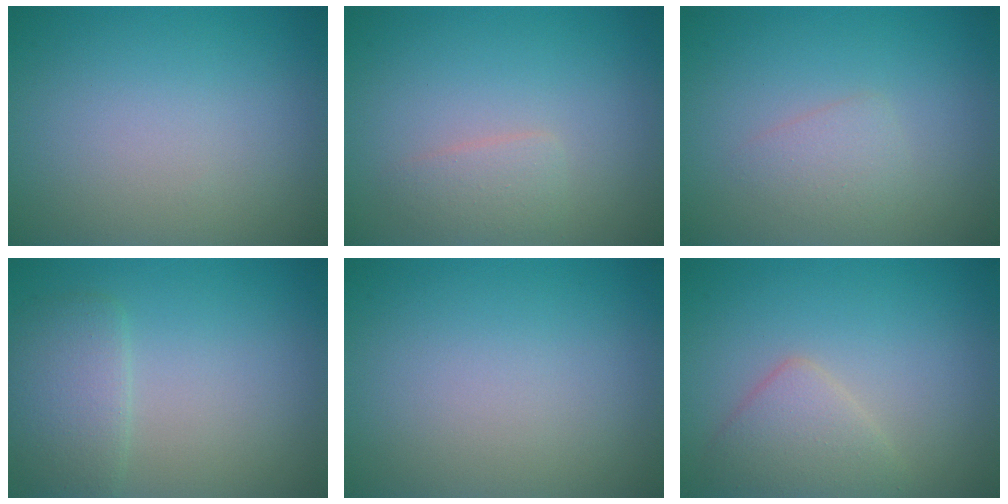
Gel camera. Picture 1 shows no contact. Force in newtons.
{"total": 1.6, "press": 1.6, "slide": 0.0}
{"total": 1.5, "press": 1.5, "slide": 0.1}
{"total": 3.0, "press": 3.0, "slide": 0.1}
{"total": 0.0}
{"total": 2.8, "press": 2.8, "slide": 0.1}